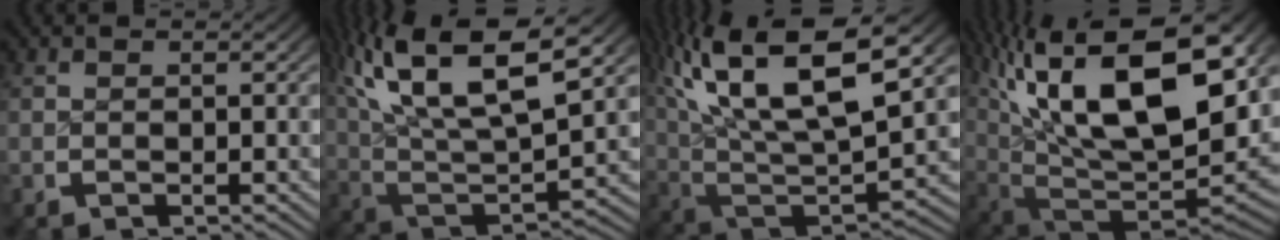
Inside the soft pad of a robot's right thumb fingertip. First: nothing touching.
{"total": 14.5, "force": [3.8, 8.6, 11.0], "torque": [-0.226, -0.019, 0.067]}
{"total": 16.1, "force": [3.4, 9.6, 12.5], "torque": [-0.264, -0.036, 0.072]}
{"total": 21.4, "force": [2.9, 13.1, 16.6], "torque": [-0.336, -0.050, 0.073]}